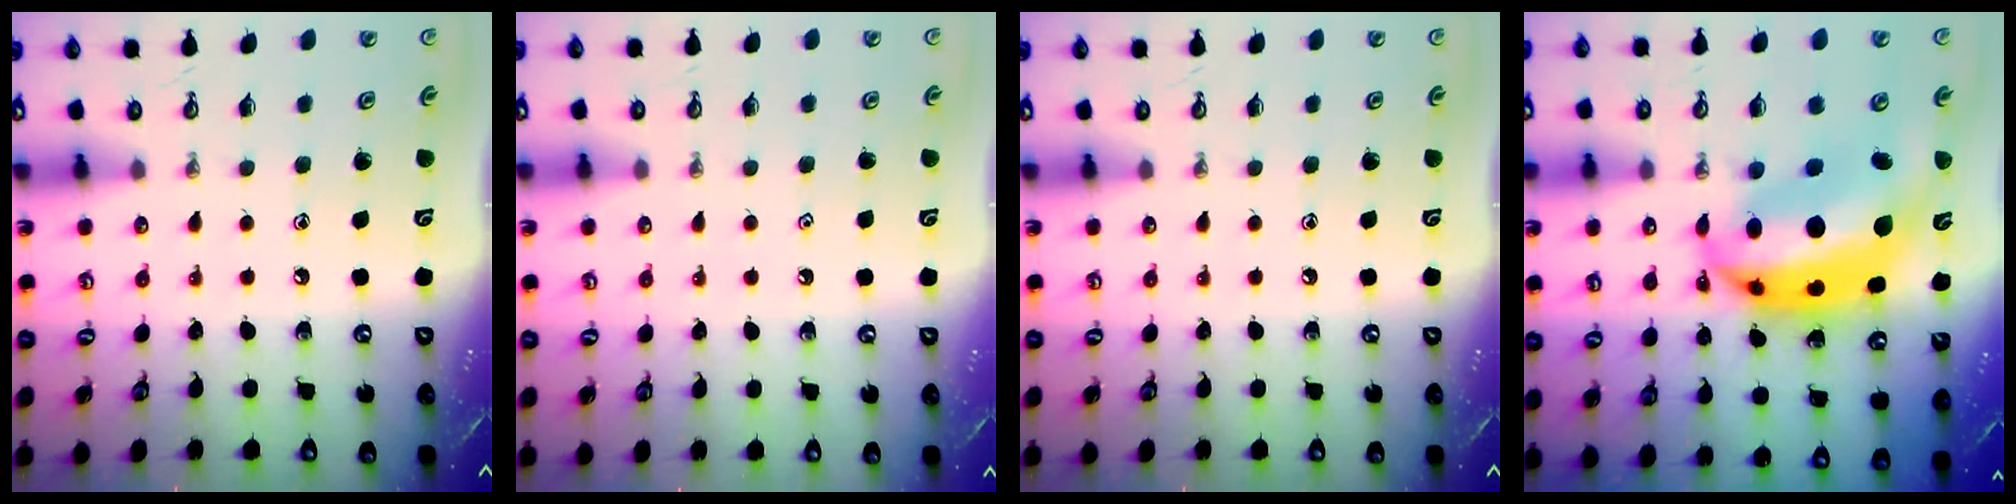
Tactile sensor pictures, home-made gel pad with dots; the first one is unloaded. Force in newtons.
{"total": 0.6, "press": 0.6, "slide": 0.0}
{"total": 0.0}
{"total": 17.0, "press": 16.9, "slide": 1.6}